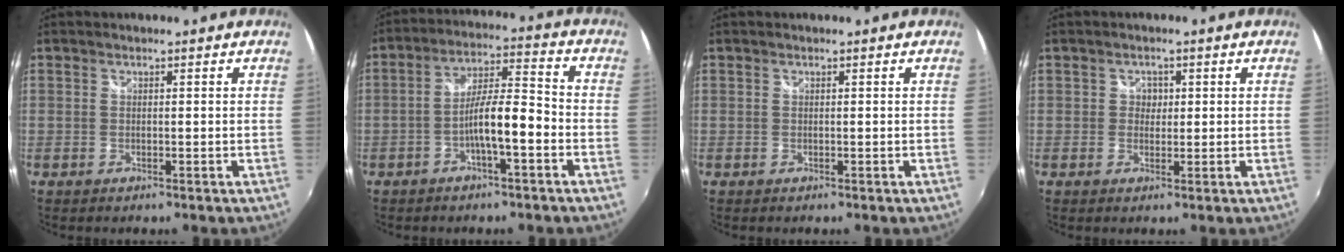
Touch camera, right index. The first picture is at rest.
{"total": 8.3, "force": [-3.3, 1.1, 7.5], "torque": [-0.140, 0.016, -0.054]}
{"total": 0.0}
{"total": 1.9, "force": [0.1, 1.8, 0.4], "torque": [-0.001, 0.004, -0.002]}